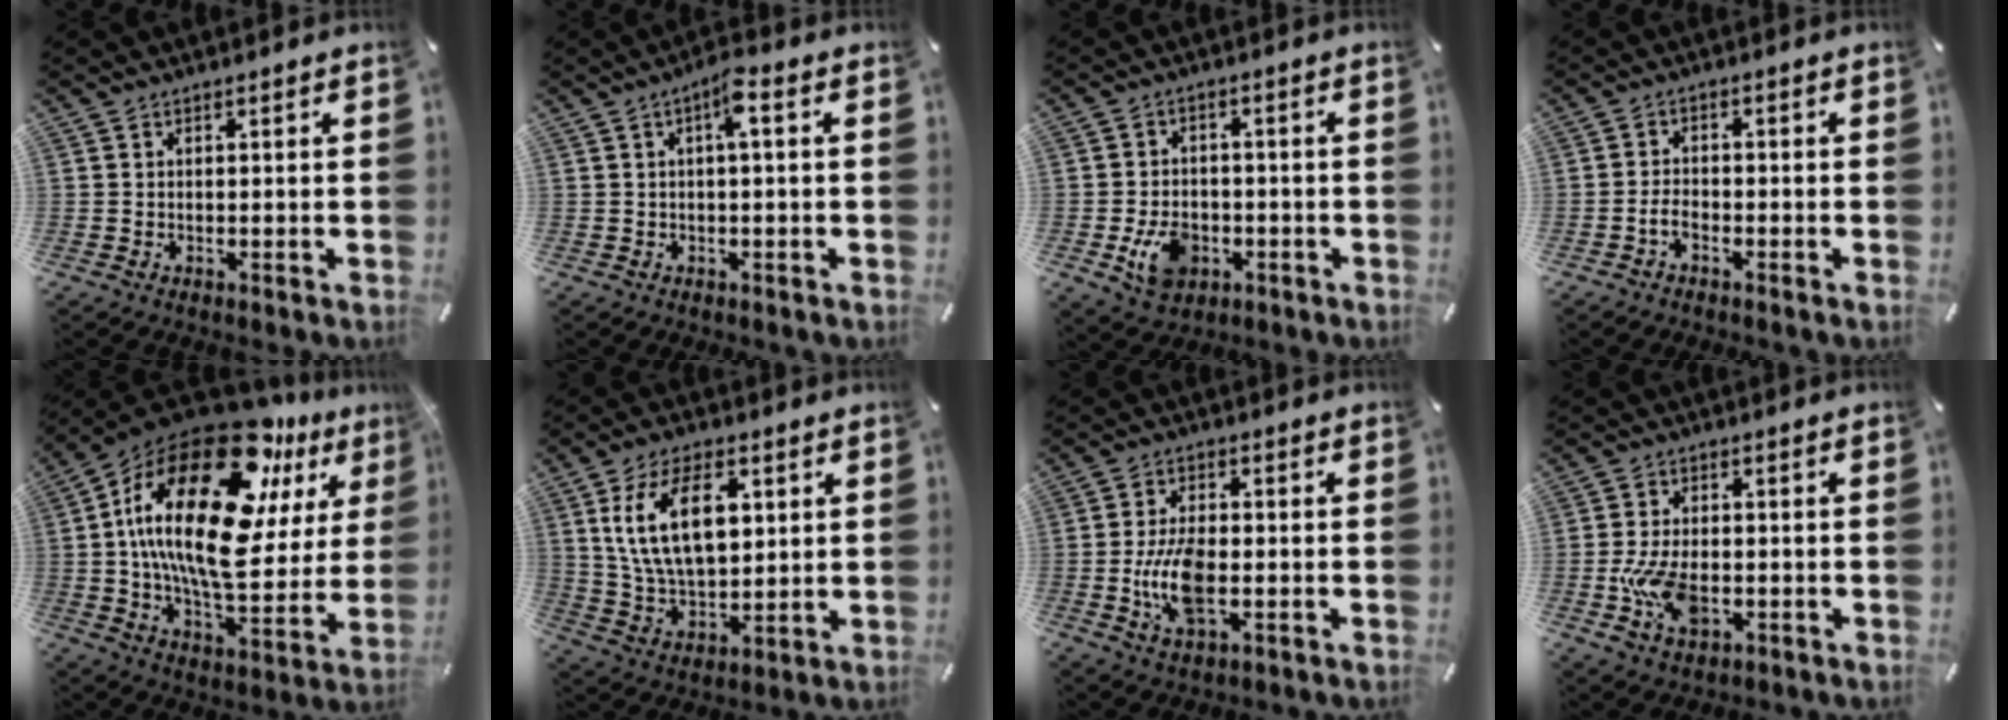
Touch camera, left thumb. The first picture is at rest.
{"total": 4.4, "force": [0.7, 0.9, 4.3], "torque": [-0.078, 0.006, 0.007]}
{"total": 8.4, "force": [-2.6, 6.3, 4.8], "torque": [-0.091, 0.006, -0.048]}
{"total": 3.0, "force": [-1.7, 1.5, 1.9], "torque": [-0.042, 0.007, -0.033]}
{"total": 31.0, "force": [11.4, 14.6, 24.9], "torque": [-0.476, -0.069, 0.184]}
{"total": 15.7, "force": [5.0, 9.3, 11.7], "torque": [-0.243, 0.005, 0.084]}
{"total": 10.2, "force": [-1.8, 5.2, 8.6], "torque": [-0.189, -0.004, -0.032]}
{"total": 10.0, "force": [-2.2, 6.1, 7.7], "torque": [-0.167, 0.003, -0.037]}